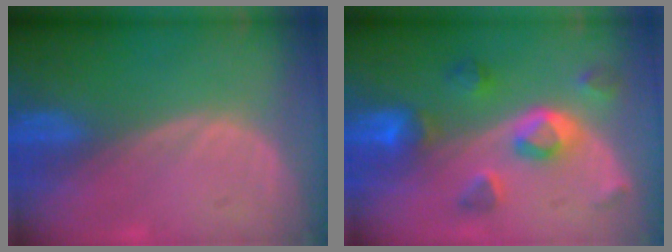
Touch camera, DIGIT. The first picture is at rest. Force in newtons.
{"total": 7.7, "press": 6.8, "slide": 3.5}